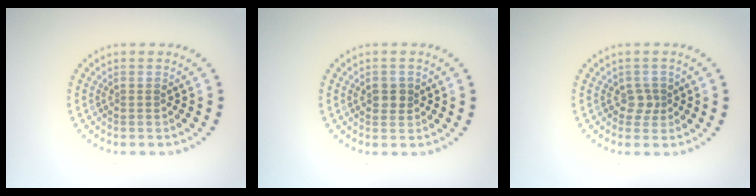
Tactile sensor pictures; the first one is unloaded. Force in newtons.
{"total": 1.6, "press": 1.6, "slide": 0.3}
{"total": 1.4, "press": 1.1, "slide": 0.9}